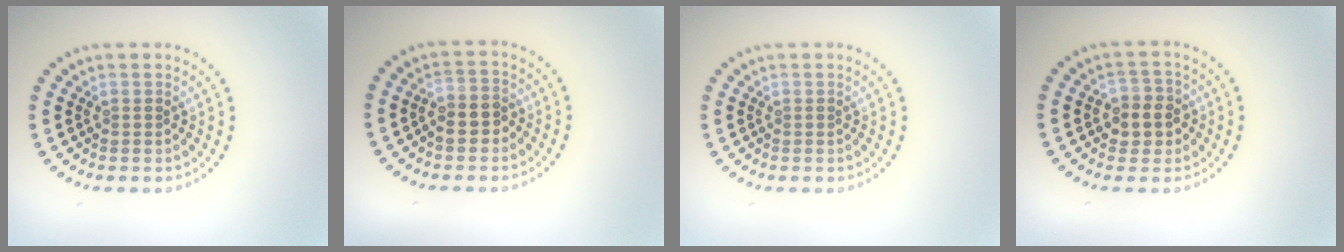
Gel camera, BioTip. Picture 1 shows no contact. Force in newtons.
{"total": 2.4, "press": 2.3, "slide": 0.7}
{"total": 0.0}
{"total": 3.1, "press": 3.0, "slide": 0.9}